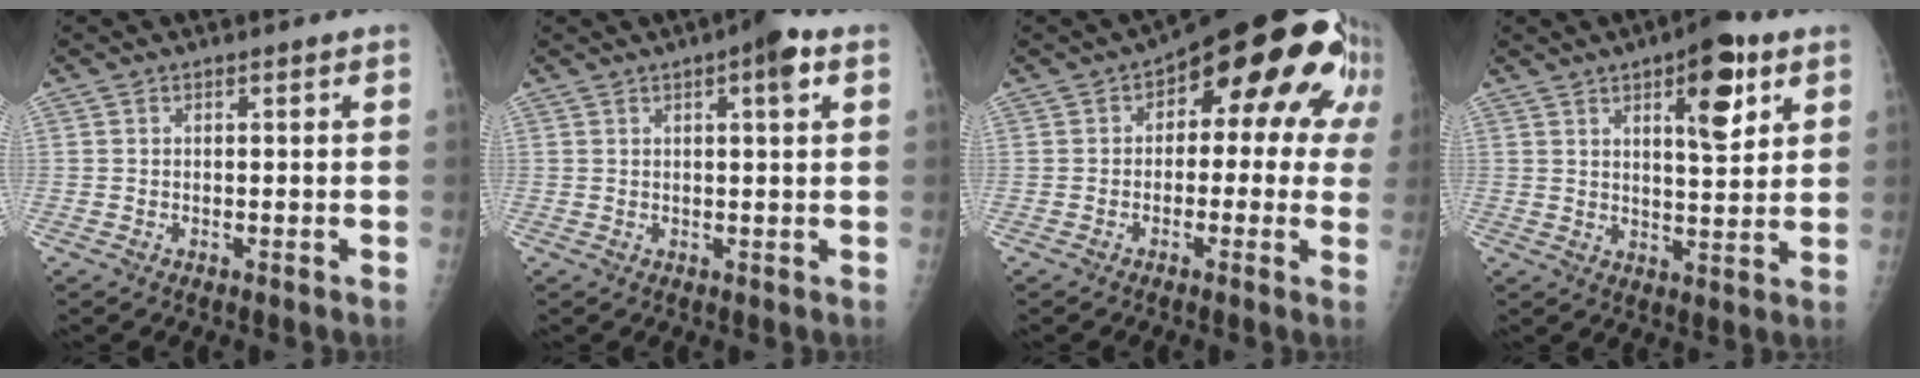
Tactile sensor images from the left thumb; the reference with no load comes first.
{"total": 4.9, "force": [2.1, 1.1, 4.4], "torque": [-0.059, 0.003, 0.024]}
{"total": 15.0, "force": [4.1, 8.2, 11.8], "torque": [-0.090, 0.026, 0.038]}
{"total": 10.8, "force": [5.1, 3.7, 8.8], "torque": [-0.105, -0.024, 0.071]}